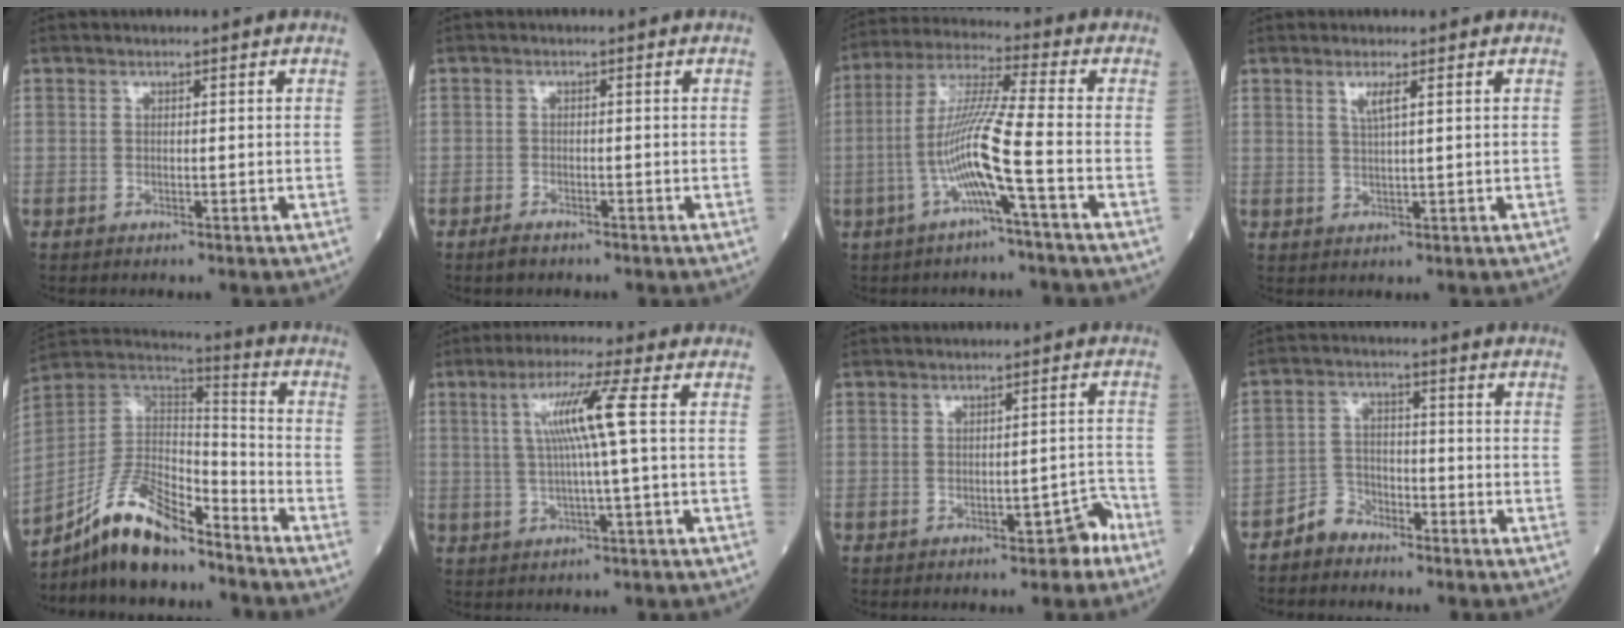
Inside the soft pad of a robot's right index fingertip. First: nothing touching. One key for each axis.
{"total": 1.9, "fx": -1.6, "fy": 0.7, "fz": 0.9, "tx": -0.026, "ty": -0.002, "tz": -0.023}
{"total": 10.3, "fx": -3.3, "fy": -1.1, "fz": 9.7, "tx": -0.199, "ty": 0.006, "tz": -0.067}
{"total": 2.3, "fx": 1.1, "fy": -0.1, "fz": 2.0, "tx": -0.044, "ty": -0.002, "tz": 0.023}
{"total": 14.6, "fx": -11.7, "fy": 3.8, "fz": 7.8, "tx": -0.152, "ty": 0.021, "tz": -0.216}
{"total": 7.6, "fx": 1.3, "fy": -1.3, "fz": 7.3, "tx": -0.139, "ty": 0.008, "tz": 0.032}
{"total": 3.3, "fx": -2.3, "fy": 1.1, "fz": 2.2, "tx": -0.020, "ty": 0.015, "tz": -0.028}
{"total": 4.2, "fx": -3.5, "fy": 2.3, "fz": 0.0, "tx": 0.002, "ty": 0.007, "tz": -0.068}